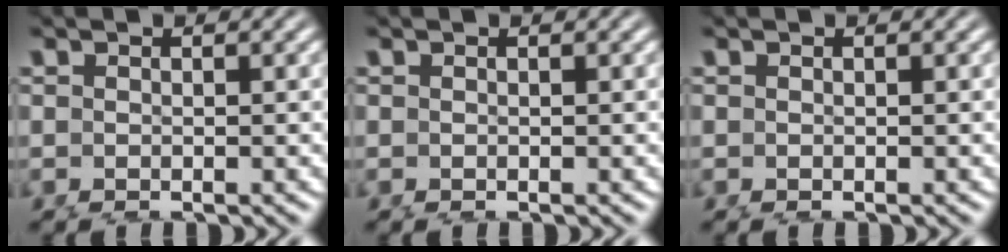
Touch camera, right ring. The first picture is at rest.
{"total": 0.0}
{"total": 0.0}